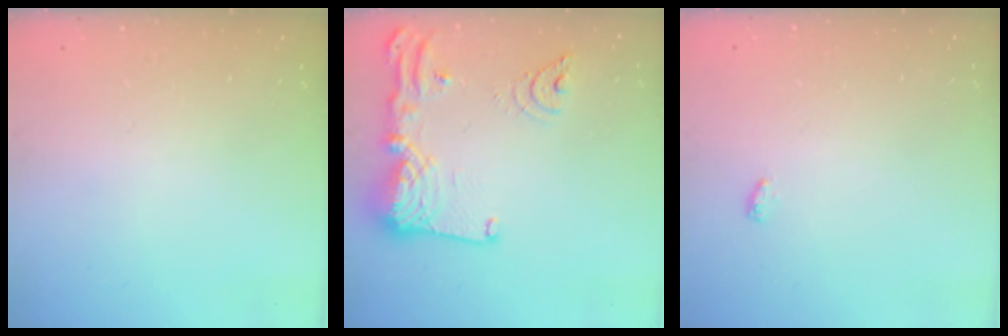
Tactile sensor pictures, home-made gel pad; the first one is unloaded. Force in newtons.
{"total": 18.5, "press": 18.4, "slide": 1.7}
{"total": 6.4, "press": 3.3, "slide": 5.5}